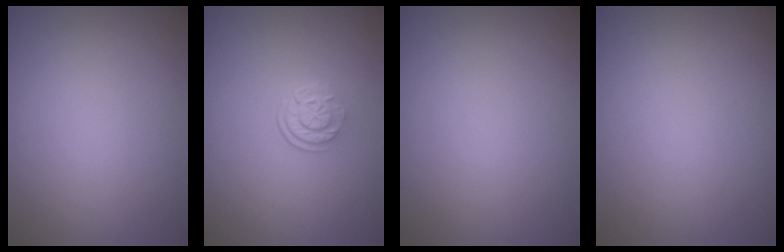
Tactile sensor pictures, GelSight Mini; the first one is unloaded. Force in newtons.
{"total": 2.6, "press": 1.8, "slide": 1.9}
{"total": 0.0}
{"total": 0.0}